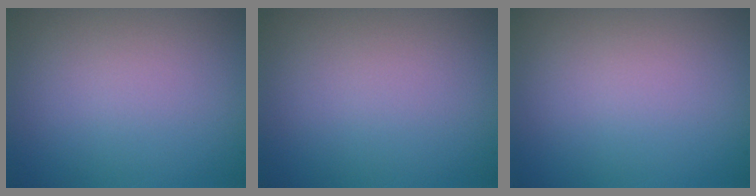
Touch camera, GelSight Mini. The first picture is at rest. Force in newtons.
{"total": 0.0}
{"total": 0.0}